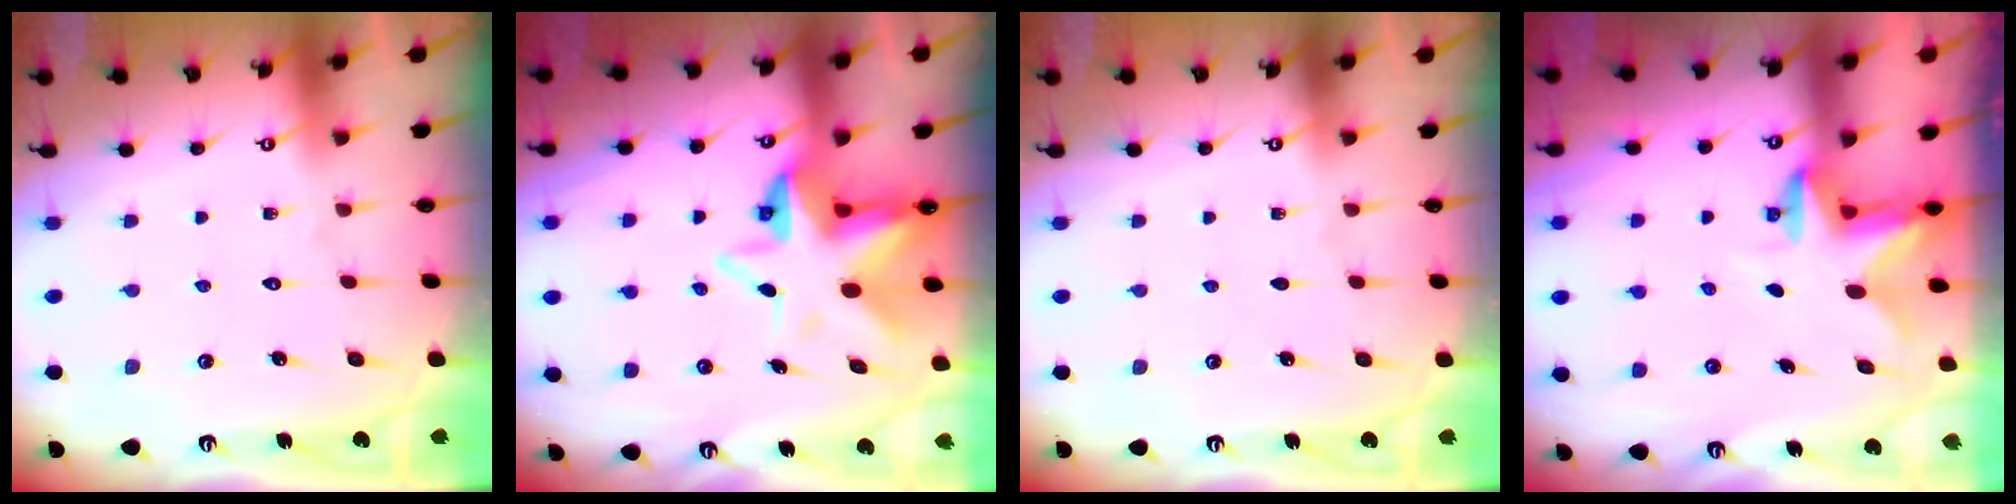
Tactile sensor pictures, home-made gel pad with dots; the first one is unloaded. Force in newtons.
{"total": 9.5, "press": 9.3, "slide": 1.9}
{"total": 0.0}
{"total": 2.8, "press": 2.7, "slide": 0.5}